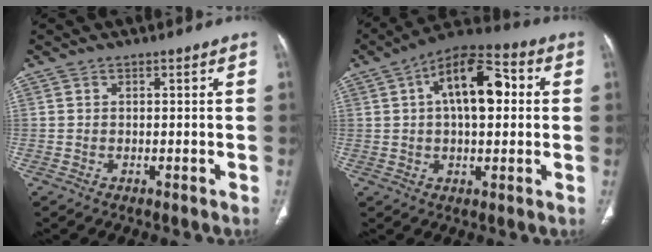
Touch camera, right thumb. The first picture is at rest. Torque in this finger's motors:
{"motor_torque": [0.23, 0.29, 0.09, -0.03, 0.28]}